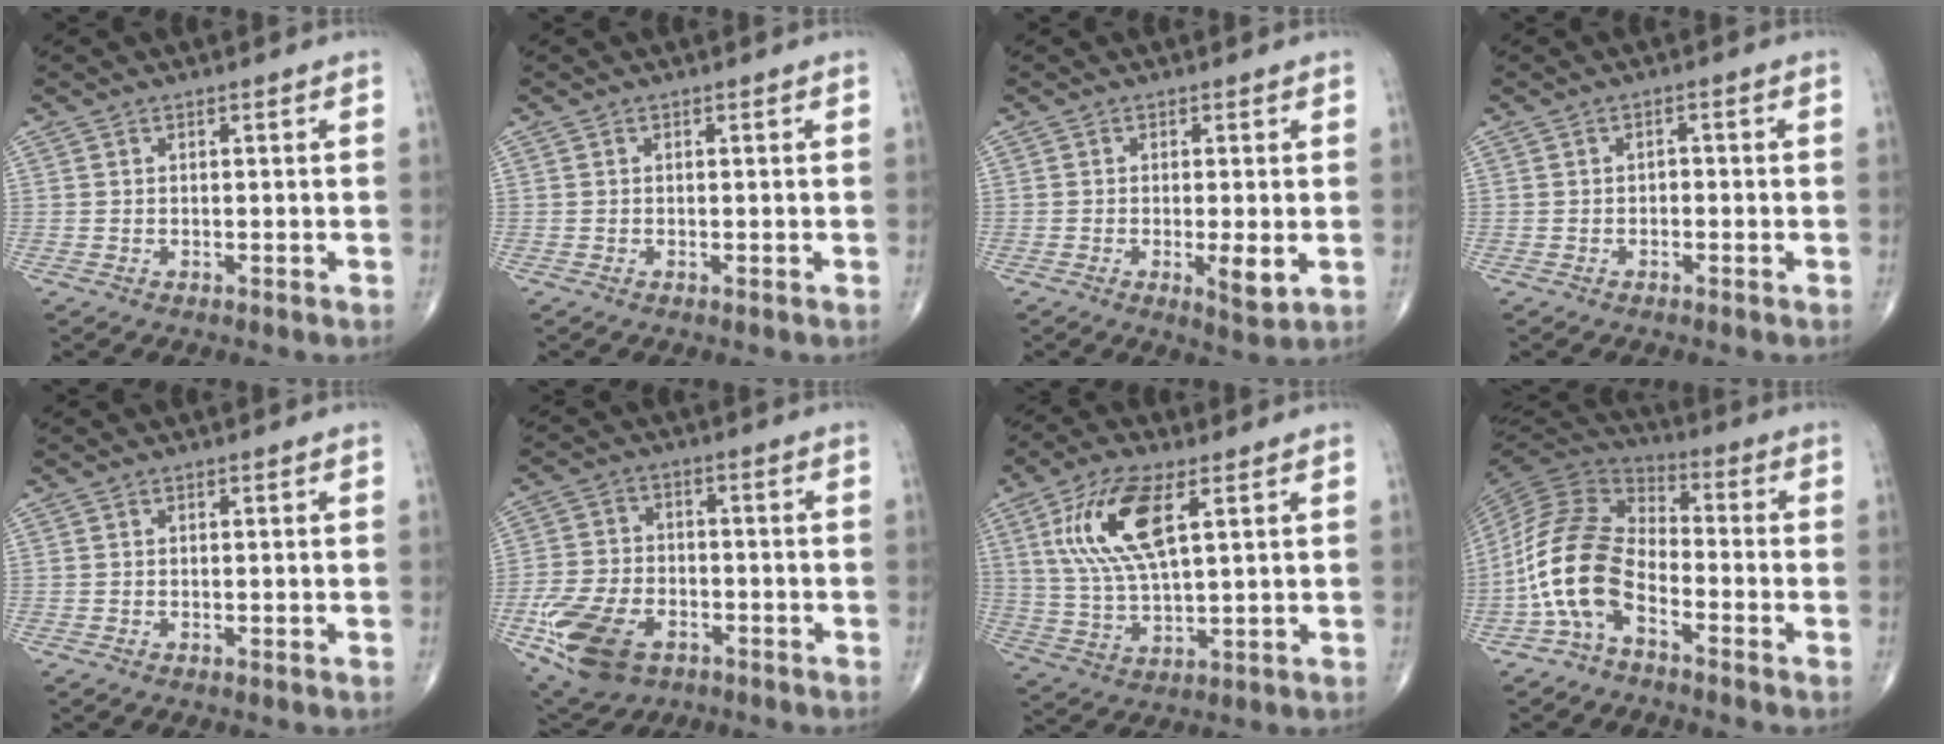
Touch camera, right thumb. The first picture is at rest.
{"total": 0.0}
{"total": 4.3, "force": [-0.8, 1.0, 4.1], "torque": [-0.065, -0.013, -0.012]}
{"total": 1.2, "force": [-0.4, 0.9, 0.7], "torque": [-0.001, 0.006, -0.011]}
{"total": 0.0}
{"total": 15.3, "force": [-6.8, 9.4, 10.0], "torque": [-0.195, 0.012, -0.119]}
{"total": 13.6, "force": [4.9, 5.1, 11.7], "torque": [-0.241, -0.009, 0.096]}
{"total": 13.6, "force": [-5.3, 7.4, 10.1], "torque": [-0.203, 0.055, -0.115]}